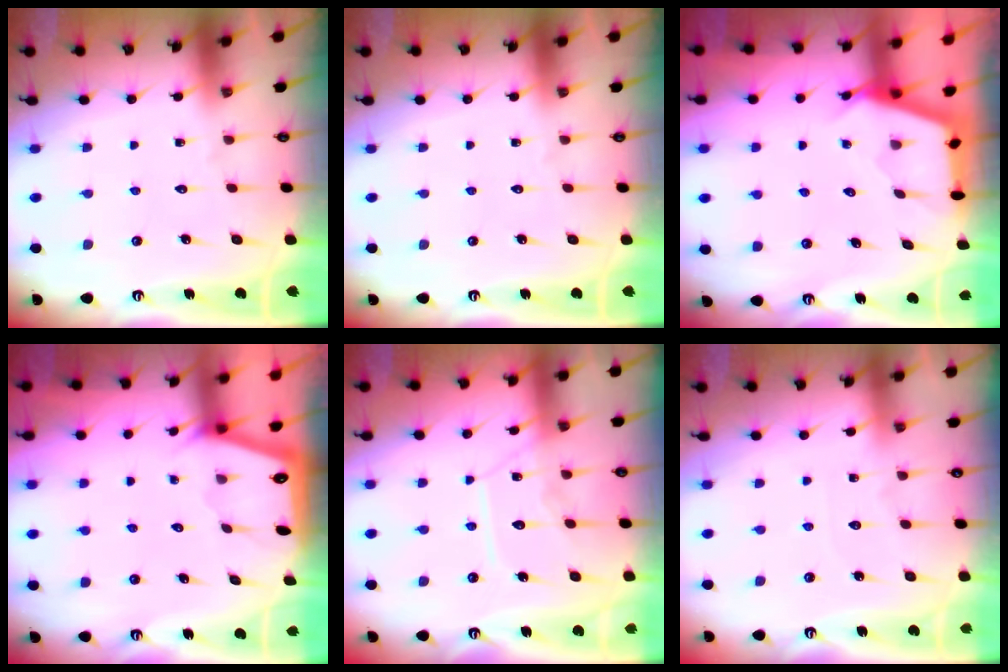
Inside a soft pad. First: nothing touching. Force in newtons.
{"total": 0.0}
{"total": 2.8, "press": 2.8, "slide": 0.4}
{"total": 1.3, "press": 1.3, "slide": 0.3}
{"total": 10.3, "press": 10.3, "slide": 0.4}
{"total": 2.4, "press": 2.4, "slide": 0.4}